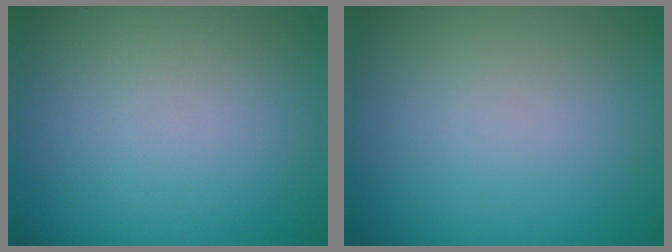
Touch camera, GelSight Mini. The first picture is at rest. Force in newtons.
{"total": 0.0}